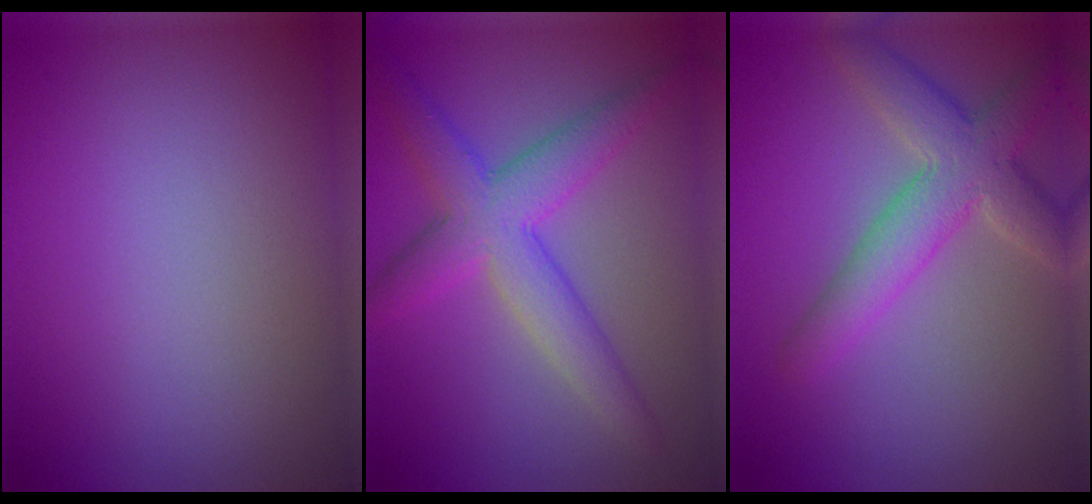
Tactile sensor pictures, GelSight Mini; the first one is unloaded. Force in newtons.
{"total": 5.7, "press": 5.7, "slide": 0.1}
{"total": 5.3, "press": 5.3, "slide": 0.4}